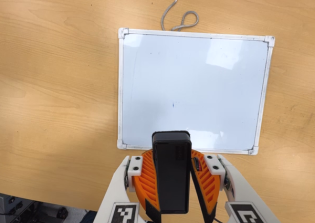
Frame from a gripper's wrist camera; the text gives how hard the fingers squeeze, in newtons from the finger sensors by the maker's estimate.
{"total": 11.2, "left": 10.2, "right": 12.1}